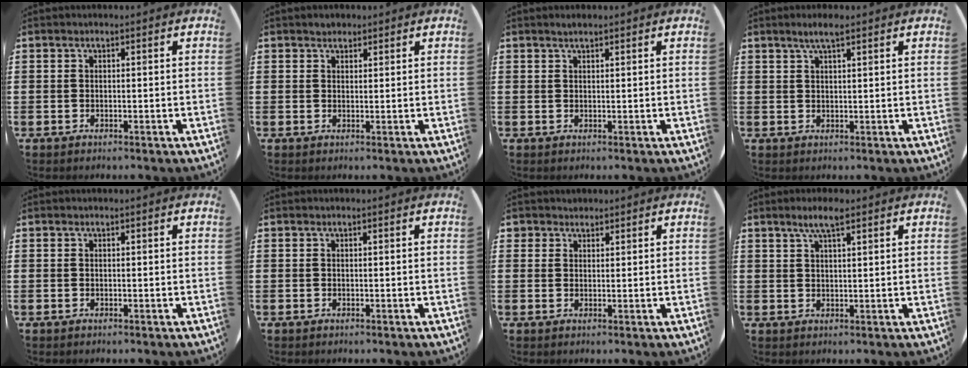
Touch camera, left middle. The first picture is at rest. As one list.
[{"total": 1.3, "force": [1.2, 0.5, 0.0], "torque": [0.007, 0.000, 0.021]}, {"total": 0.9, "force": [0.8, 0.1, 0.3], "torque": [-0.005, 0.002, 0.014]}, {"total": 2.7, "force": [2.0, 0.3, 1.8], "torque": [-0.036, 0.006, 0.034]}, {"total": 0.0}, {"total": 0.0}, {"total": 1.5, "force": [1.3, 0.7, -0.1], "torque": [0.001, 0.004, 0.027]}, {"total": 3.7, "force": [2.5, 0.7, 2.6], "torque": [-0.046, 0.004, 0.041]}]